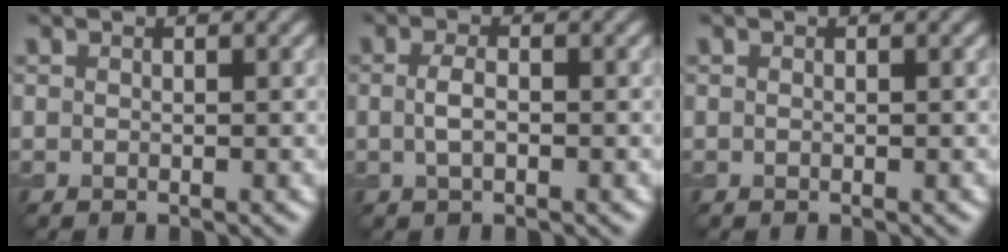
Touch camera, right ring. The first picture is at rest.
{"total": 1.8, "force": [-0.1, 0.8, 1.7], "torque": [-0.036, 0.000, -0.005]}
{"total": 0.0}